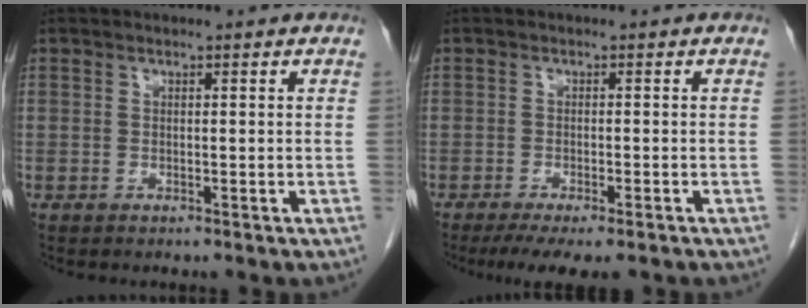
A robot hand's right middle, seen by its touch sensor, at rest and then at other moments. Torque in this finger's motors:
{"motor_torque": [1.18, -0.95, 0.23, 0.11]}